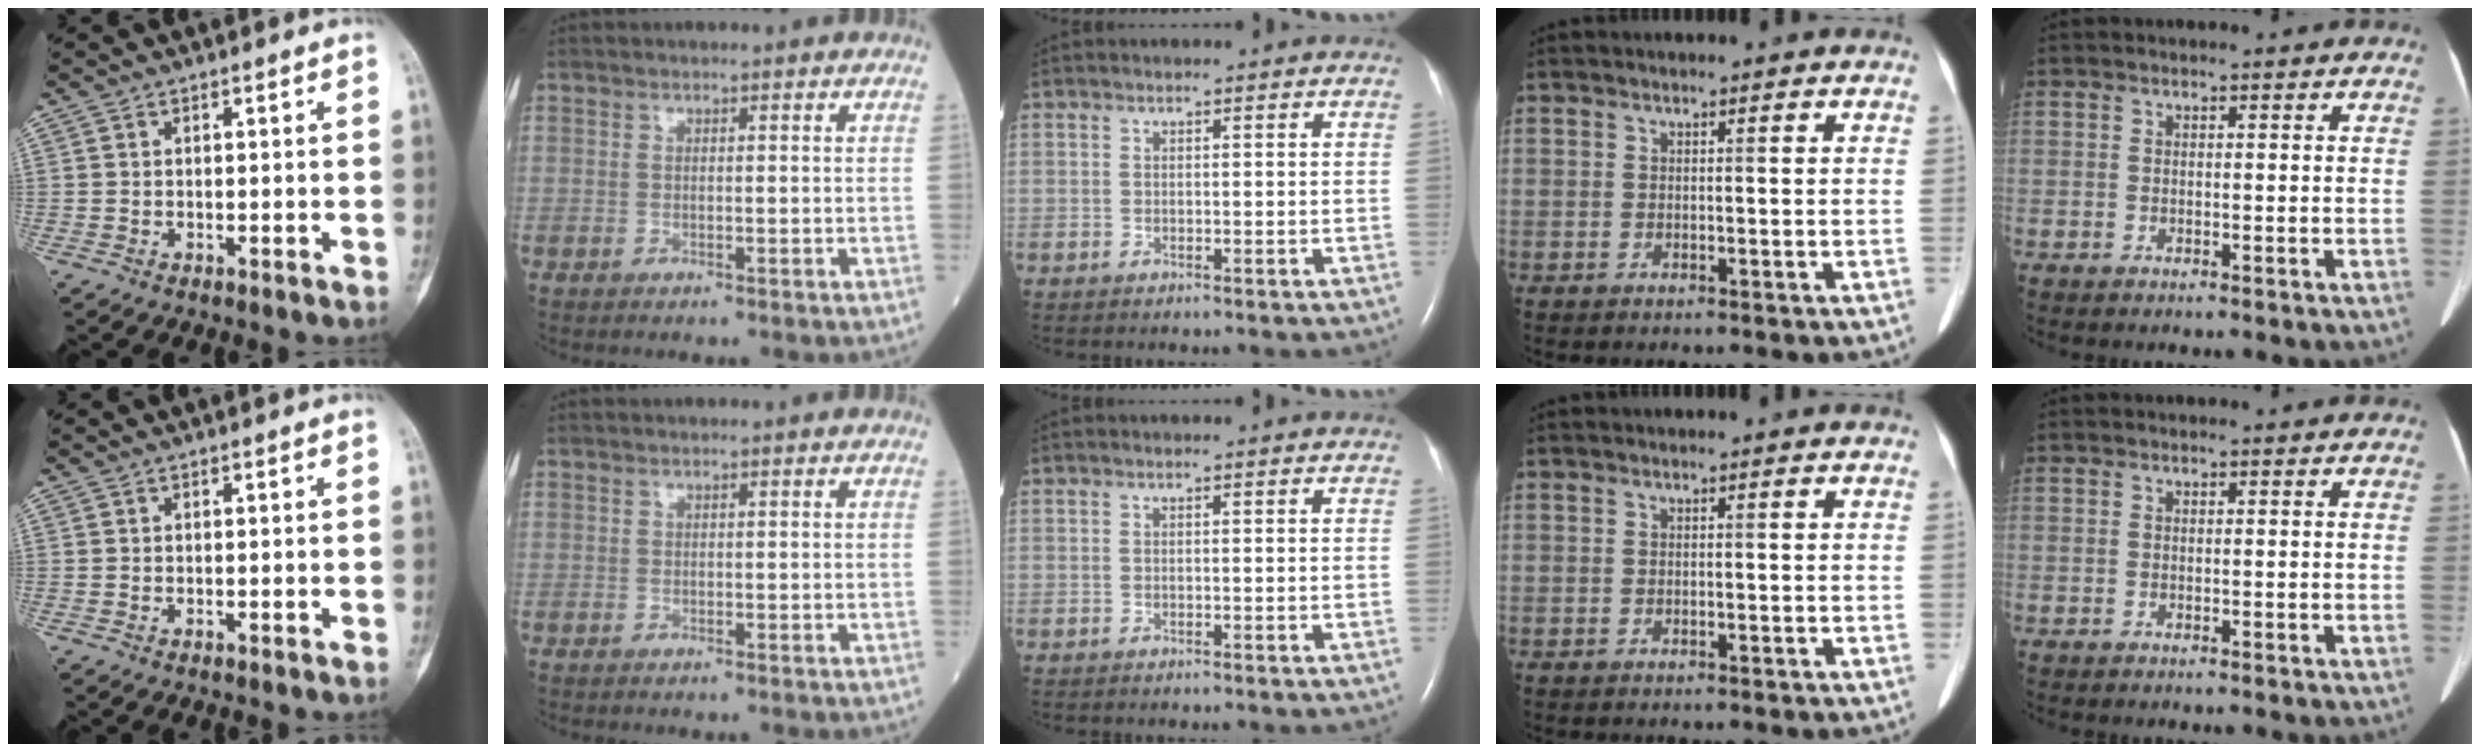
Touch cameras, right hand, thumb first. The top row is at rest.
{}